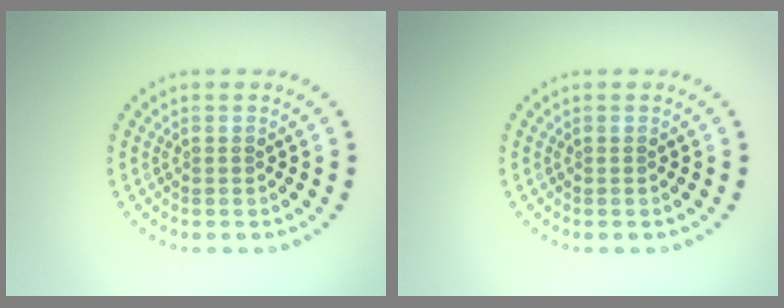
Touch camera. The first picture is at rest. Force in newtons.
{"total": 0.0}